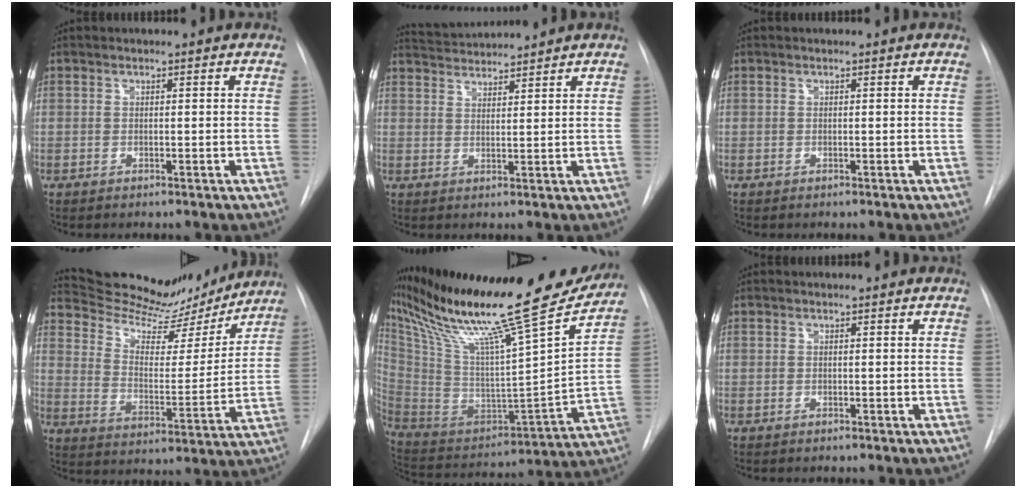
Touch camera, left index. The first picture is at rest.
{"total": 4.8, "force": [4.8, -0.6, 0.4], "torque": [-0.013, 0.018, 0.084]}
{"total": 0.0}
{"total": 17.4, "force": [16.6, 3.8, 3.6], "torque": [-0.055, -0.021, 0.241]}
{"total": 30.0, "force": [25.0, 1.9, 16.5], "torque": [-0.300, -0.063, 0.389]}
{"total": 0.0}